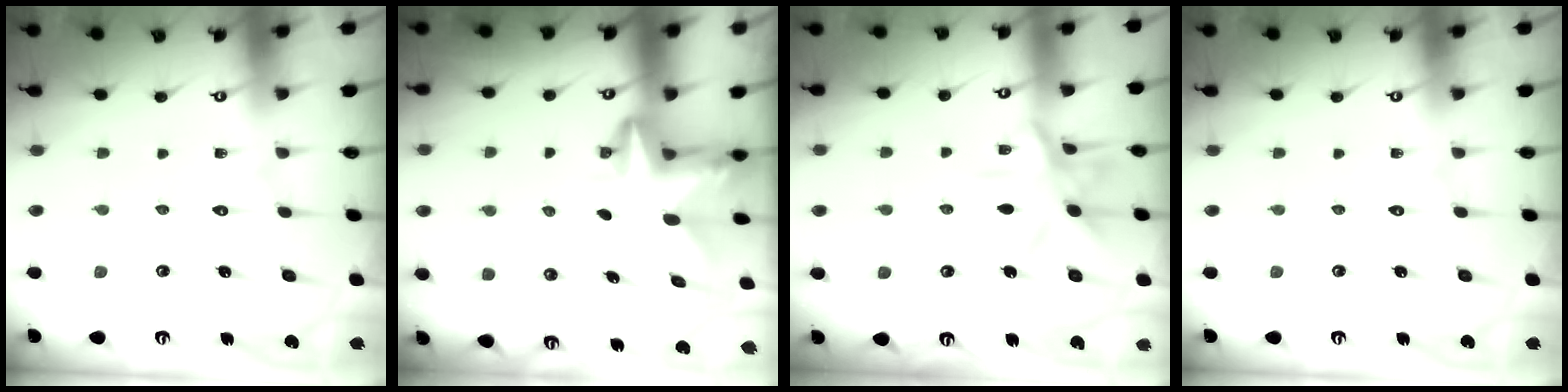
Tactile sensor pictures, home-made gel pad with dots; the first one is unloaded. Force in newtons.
{"total": 3.0, "press": 3.0, "slide": 0.3}
{"total": 9.7, "press": 9.6, "slide": 0.8}
{"total": 0.0}